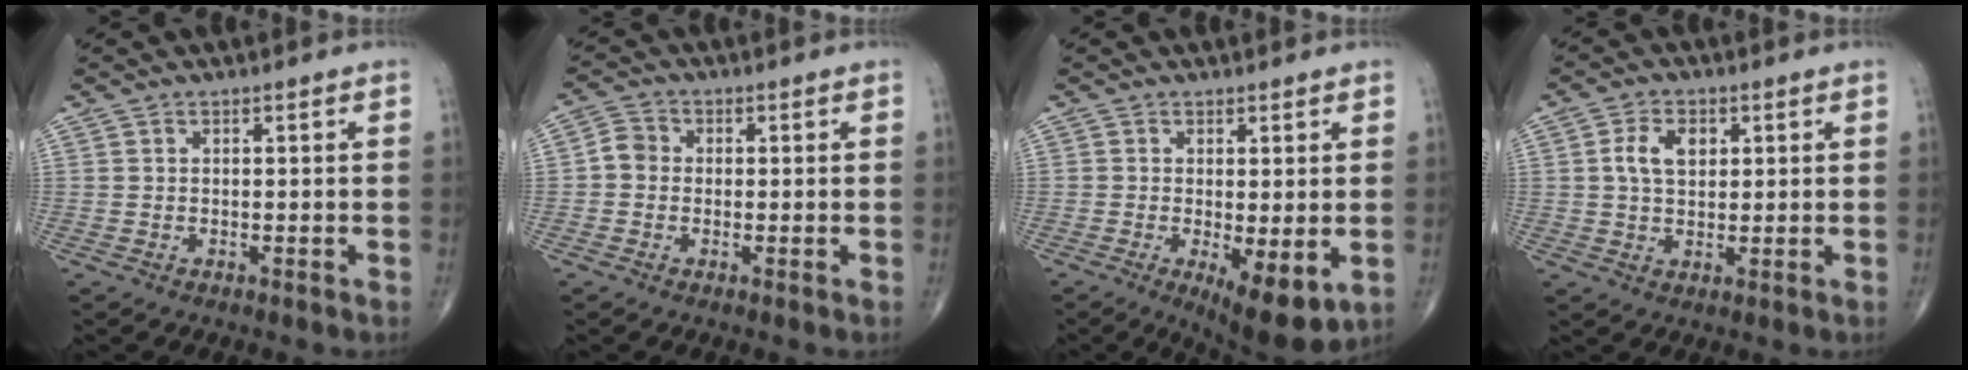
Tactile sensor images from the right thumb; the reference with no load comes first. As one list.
[{"total": 3.3, "force": [-0.4, 3.0, 1.5], "torque": [-0.015, 0.010, -0.015]}, {"total": 8.7, "force": [-2.0, 3.0, 8.0], "torque": [-0.116, -0.024, -0.024]}, {"total": 5.8, "force": [1.4, 3.7, 4.2], "torque": [-0.069, 0.002, 0.024]}]